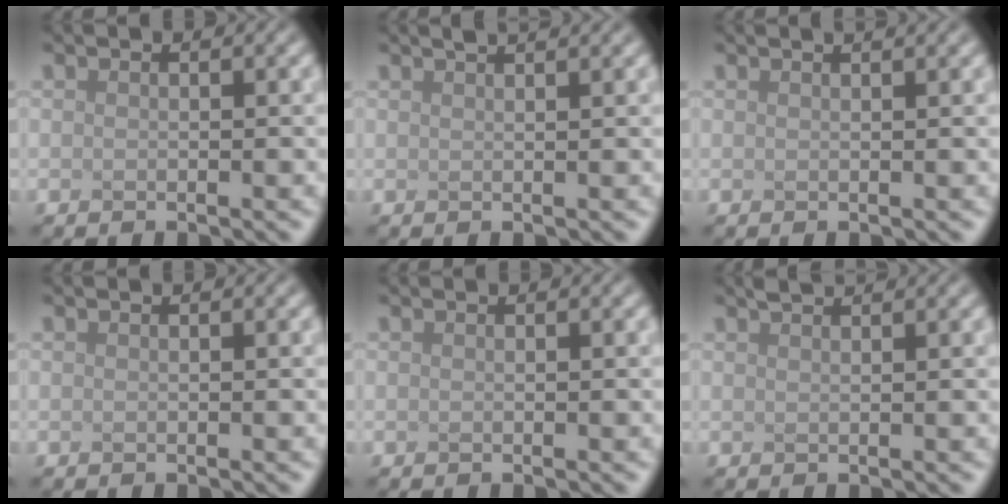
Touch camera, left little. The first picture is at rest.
{"total": 3.3, "force": [2.3, 1.2, 2.0], "torque": [-0.003, 0.026, -0.003]}
{"total": 2.0, "force": [1.4, 0.8, 1.2], "torque": [0.002, 0.013, -0.009]}
{"total": 0.0}
{"total": 0.0}
{"total": 1.8, "force": [1.6, 0.3, 0.8], "torque": [-0.005, 0.011, 0.009]}